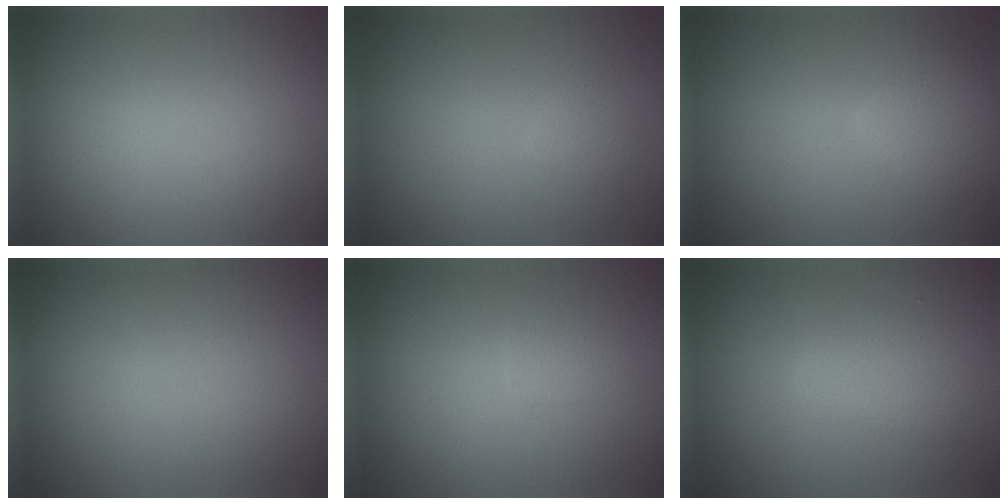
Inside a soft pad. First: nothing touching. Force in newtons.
{"total": 0.8, "press": 0.8, "slide": 0.0}
{"total": 2.6, "press": 2.6, "slide": 0.1}
{"total": 0.0}
{"total": 1.2, "press": 1.2, "slide": 0.1}
{"total": 2.1, "press": 2.1, "slide": 0.1}